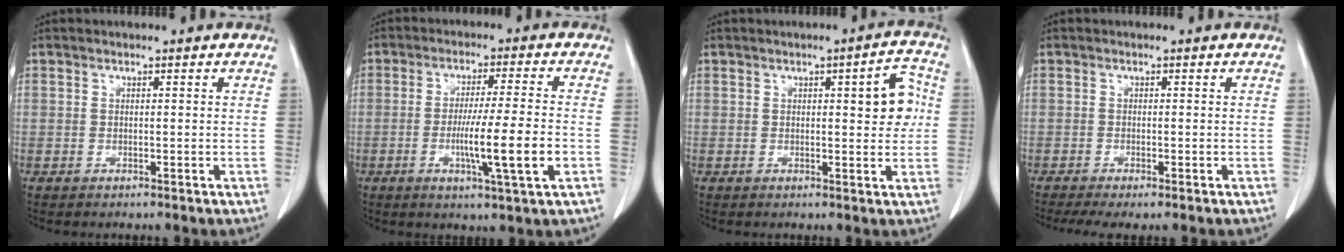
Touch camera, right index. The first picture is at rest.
{"total": 9.7, "force": [-2.5, -0.7, 9.4], "torque": [-0.161, -0.016, -0.045]}
{"total": 5.9, "force": [0.9, 1.6, 5.6], "torque": [-0.067, 0.010, 0.010]}
{"total": 3.8, "force": [-2.7, 0.7, 2.6], "torque": [-0.046, -0.011, -0.045]}